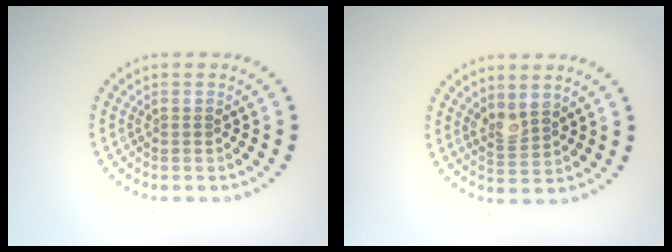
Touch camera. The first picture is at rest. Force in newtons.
{"total": 2.0, "press": 1.6, "slide": 1.1}